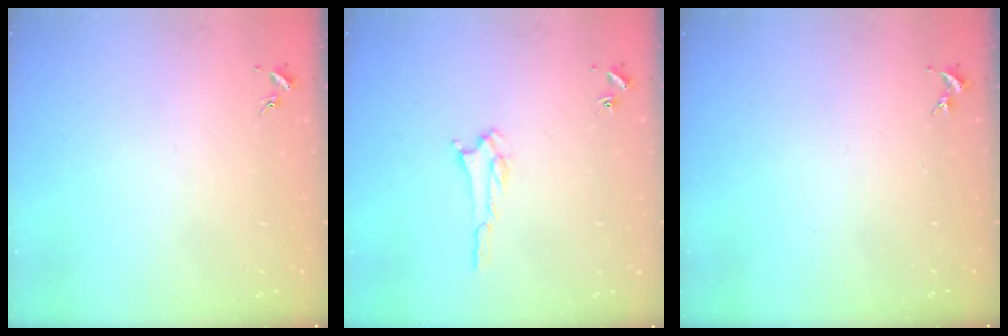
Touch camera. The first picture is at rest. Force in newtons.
{"total": 1.5, "press": 1.5, "slide": 0.2}
{"total": 0.0}